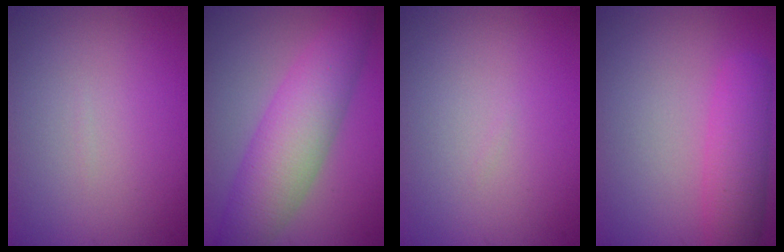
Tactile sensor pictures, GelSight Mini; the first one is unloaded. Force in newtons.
{"total": 7.1, "press": 7.1, "slide": 0.4}
{"total": 0.0}
{"total": 4.0, "press": 4.0, "slide": 0.1}